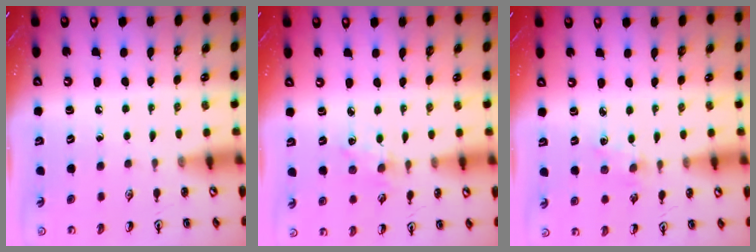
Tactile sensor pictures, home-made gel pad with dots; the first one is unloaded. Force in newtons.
{"total": 3.0, "press": 3.0, "slide": 0.4}
{"total": 3.1, "press": 3.1, "slide": 0.5}